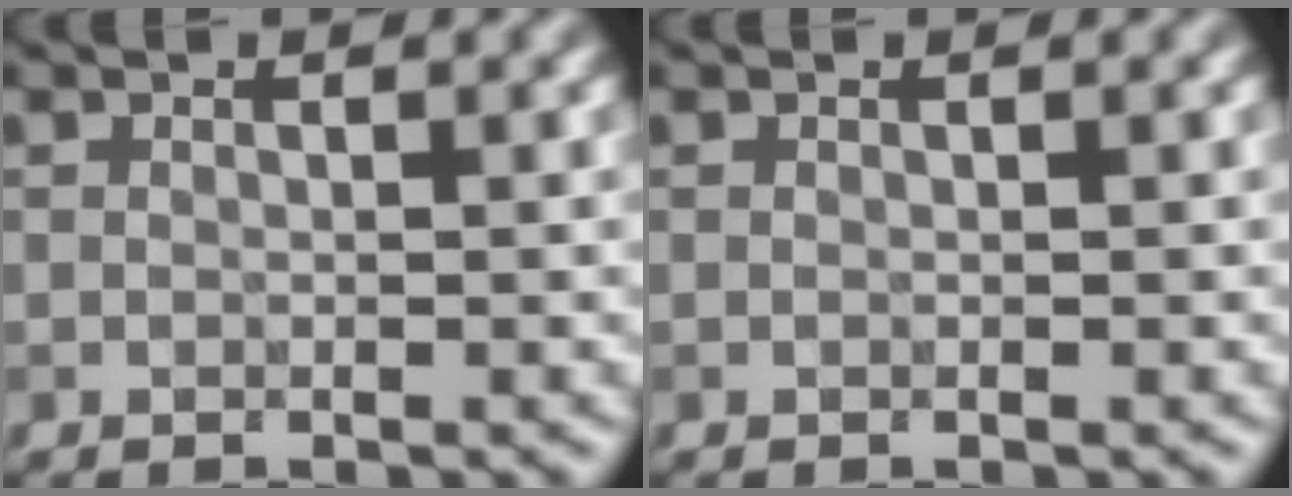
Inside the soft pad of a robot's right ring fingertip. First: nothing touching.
{"total": 0.0}